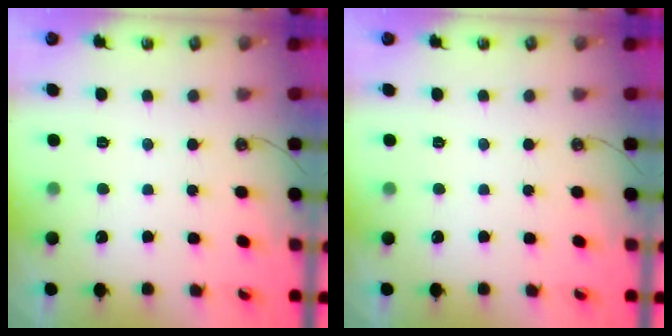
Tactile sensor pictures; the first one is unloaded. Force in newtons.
{"total": 0.0}